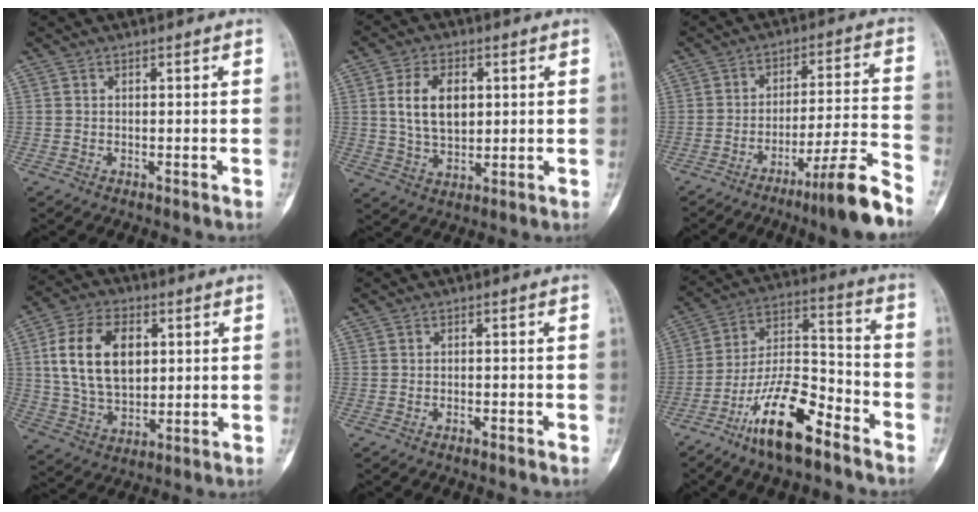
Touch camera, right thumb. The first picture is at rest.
{"total": 9.6, "force": [2.0, 6.0, 7.2], "torque": [-0.114, -0.009, 0.043]}
{"total": 12.7, "force": [-9.2, -0.3, 8.6], "torque": [-0.130, 0.062, -0.146]}
{"total": 15.2, "force": [3.3, 9.7, 11.3], "torque": [-0.185, -0.005, 0.062]}
{"total": 1.3, "force": [-1.0, 0.3, 0.7], "torque": [-0.018, 0.007, -0.013]}
{"total": 16.5, "force": [-10.6, 5.4, 11.4], "torque": [-0.202, 0.077, -0.195]}